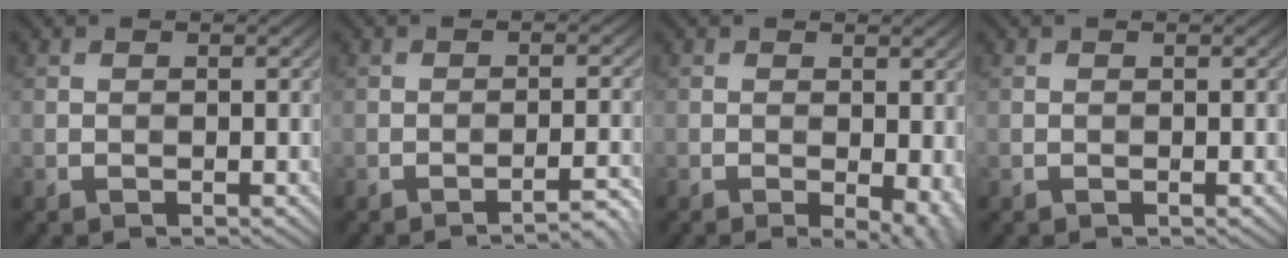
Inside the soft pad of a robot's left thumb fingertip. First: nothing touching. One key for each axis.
{"total": 3.0, "fx": -2.4, "fy": 0.3, "fz": 1.8, "tx": -0.022, "ty": 0.013, "tz": -0.040}
{"total": 4.2, "fx": -1.0, "fy": 2.0, "fz": 3.6, "tx": -0.045, "ty": -0.008, "tz": -0.009}
{"total": 0.0}